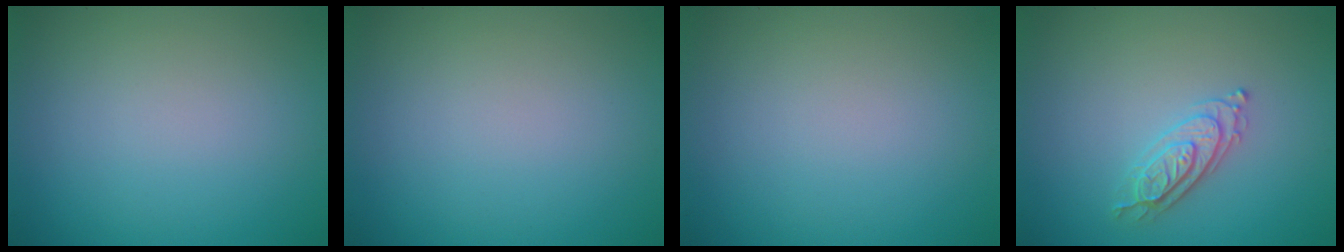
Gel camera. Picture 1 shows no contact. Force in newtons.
{"total": 0.0}
{"total": 0.0}
{"total": 2.4, "press": 2.3, "slide": 0.5}